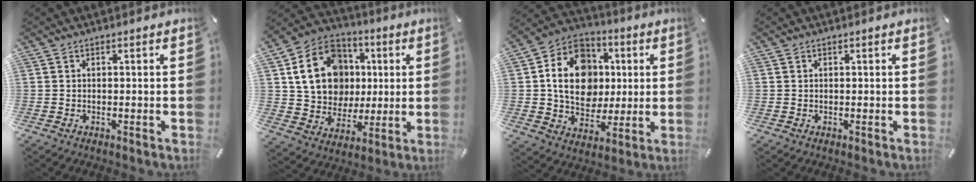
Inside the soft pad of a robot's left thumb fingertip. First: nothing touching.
{"total": 18.4, "force": [3.4, 15.5, 9.3], "torque": [-0.160, 0.006, 0.073]}
{"total": 16.3, "force": [1.3, 13.7, 8.8], "torque": [-0.157, 0.011, 0.028]}
{"total": 0.0}